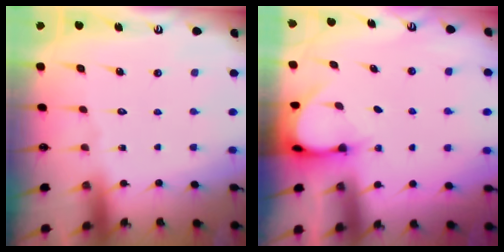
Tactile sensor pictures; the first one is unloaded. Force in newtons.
{"total": 3.9, "press": 3.9, "slide": 0.3}